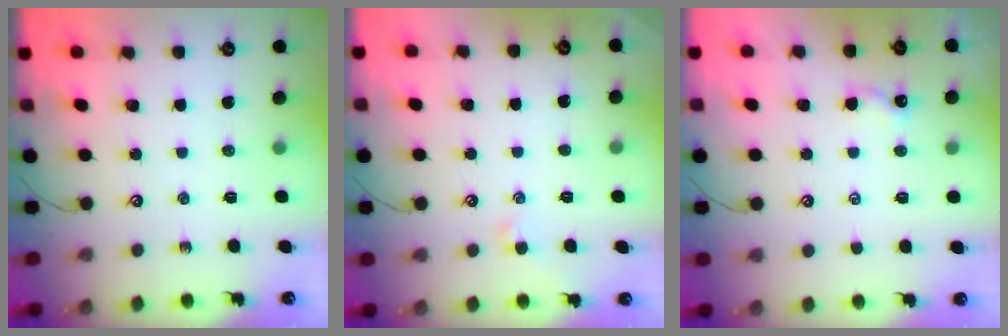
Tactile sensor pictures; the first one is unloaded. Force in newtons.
{"total": 0.0}
{"total": 0.9, "press": 0.9, "slide": 0.3}